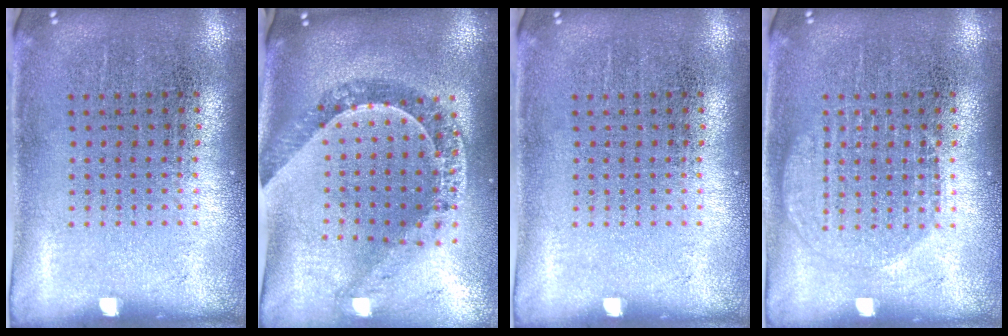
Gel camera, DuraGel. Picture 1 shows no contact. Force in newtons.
{"total": 1.1, "press": 1.1, "slide": 0.3}
{"total": 0.0}
{"total": 1.9, "press": 1.8, "slide": 0.4}